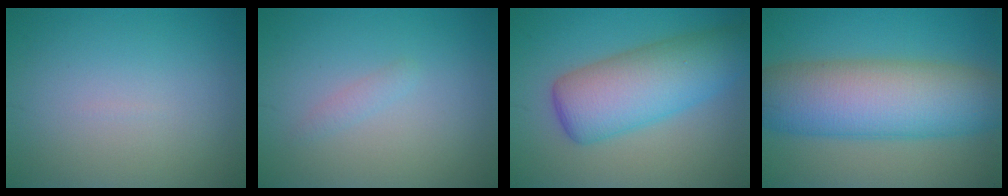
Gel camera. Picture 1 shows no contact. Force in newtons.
{"total": 0.9, "press": 0.9, "slide": 0.0}
{"total": 8.2, "press": 8.2, "slide": 0.3}
{"total": 11.2, "press": 11.2, "slide": 0.2}